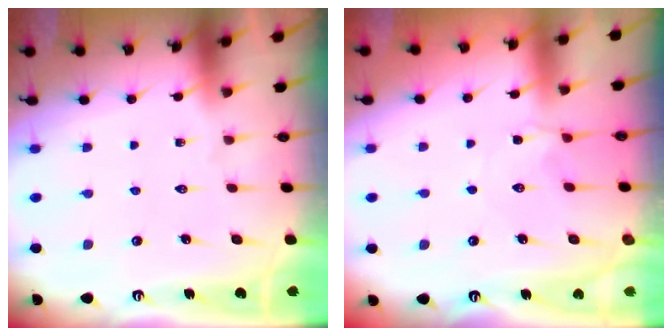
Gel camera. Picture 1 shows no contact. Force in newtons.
{"total": 2.2, "press": 2.2, "slide": 0.4}